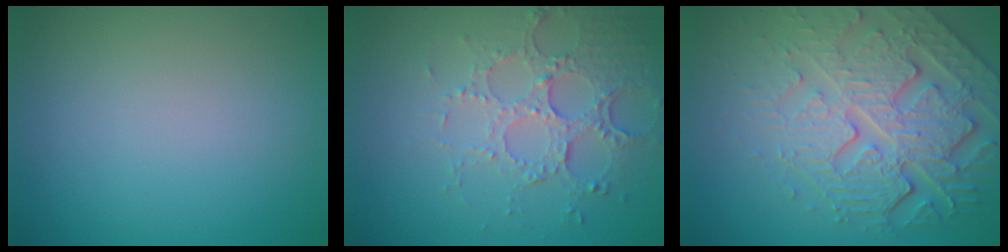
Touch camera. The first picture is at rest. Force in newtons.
{"total": 5.1, "press": 3.7, "slide": 3.5}
{"total": 6.9, "press": 5.5, "slide": 4.2}